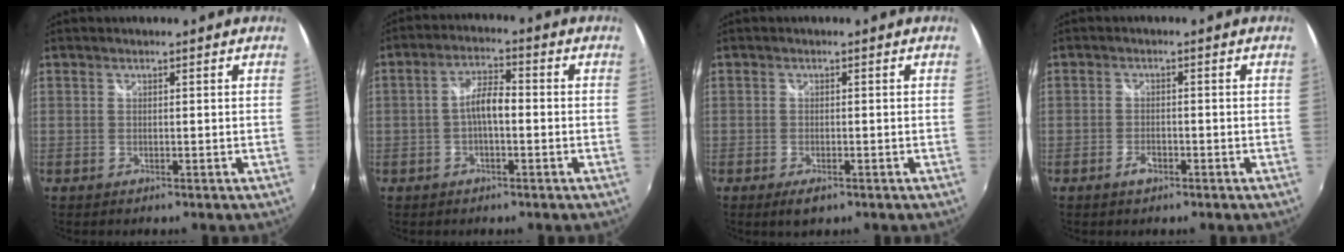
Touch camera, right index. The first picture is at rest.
{"total": 4.8, "force": [-1.1, 1.6, 4.4], "torque": [-0.084, 0.014, -0.020]}
{"total": 2.7, "force": [-1.6, 1.3, 1.8], "torque": [-0.038, -0.009, -0.028]}
{"total": 2.5, "force": [-1.6, 1.3, 1.3], "torque": [-0.030, -0.002, -0.031]}